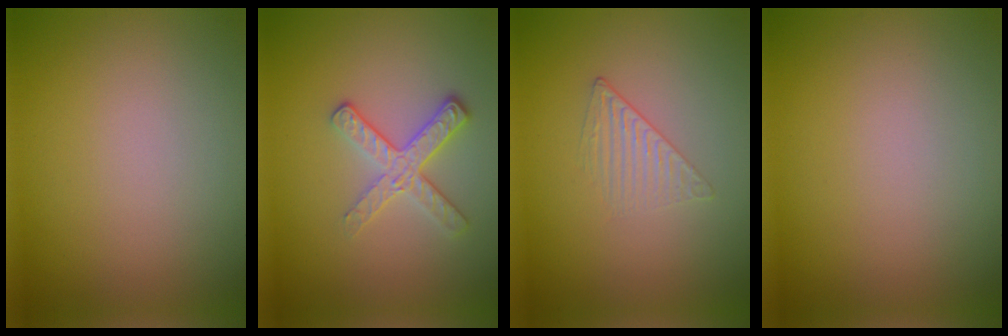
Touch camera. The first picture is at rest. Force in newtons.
{"total": 2.7, "press": 2.4, "slide": 1.2}
{"total": 1.3, "press": 0.4, "slide": 1.2}
{"total": 0.0}